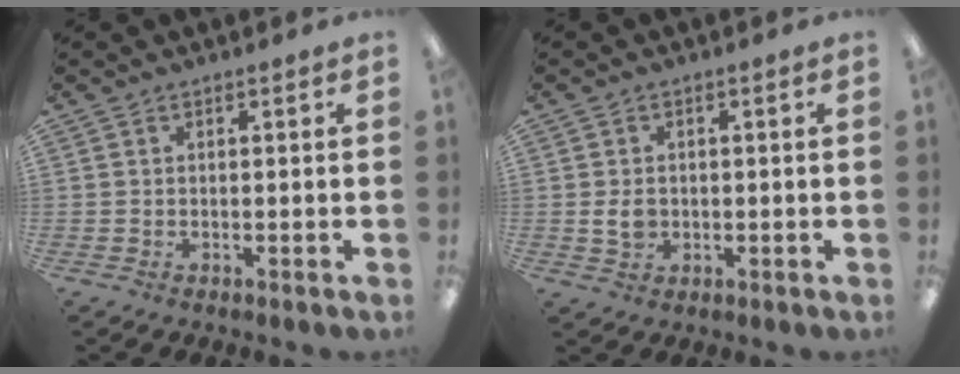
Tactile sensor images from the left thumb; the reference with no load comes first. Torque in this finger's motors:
{"motor_torque": [-0.34, 0.41, 0.43, -0.49, 0.03]}